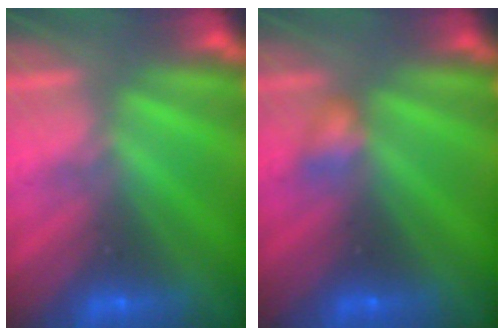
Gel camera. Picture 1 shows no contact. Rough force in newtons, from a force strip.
{"total": 2.1}